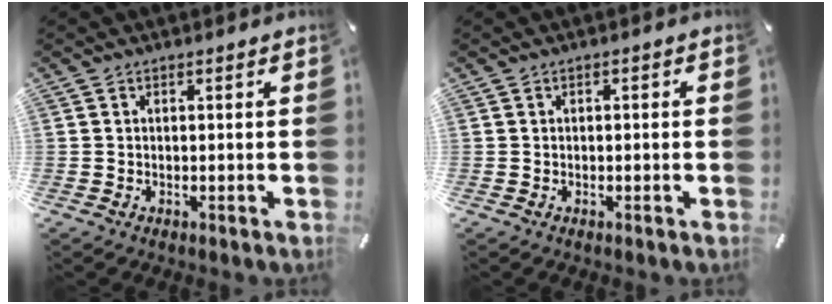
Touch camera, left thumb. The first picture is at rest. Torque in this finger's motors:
{"motor_torque": [-0.34, -0.17, -0.09, 0.03, 0.03]}